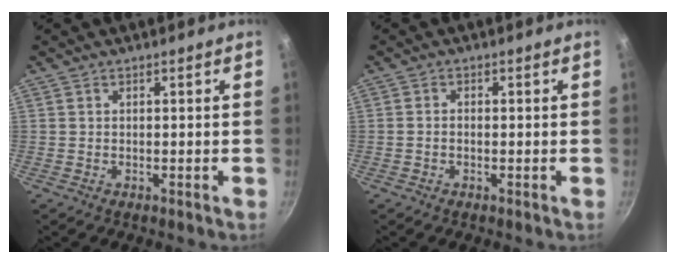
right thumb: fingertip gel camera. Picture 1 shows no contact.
{"total": 1.2, "force": [-0.4, 0.8, 0.8], "torque": [-0.018, 0.007, -0.009]}